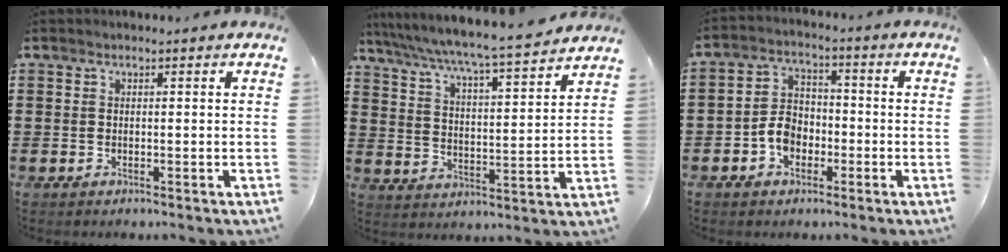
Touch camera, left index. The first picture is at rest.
{"total": 5.6, "force": [5.1, -0.5, 2.1], "torque": [-0.065, -0.043, 0.078]}
{"total": 5.2, "force": [-2.2, 3.8, 2.8], "torque": [-0.069, 0.010, -0.046]}